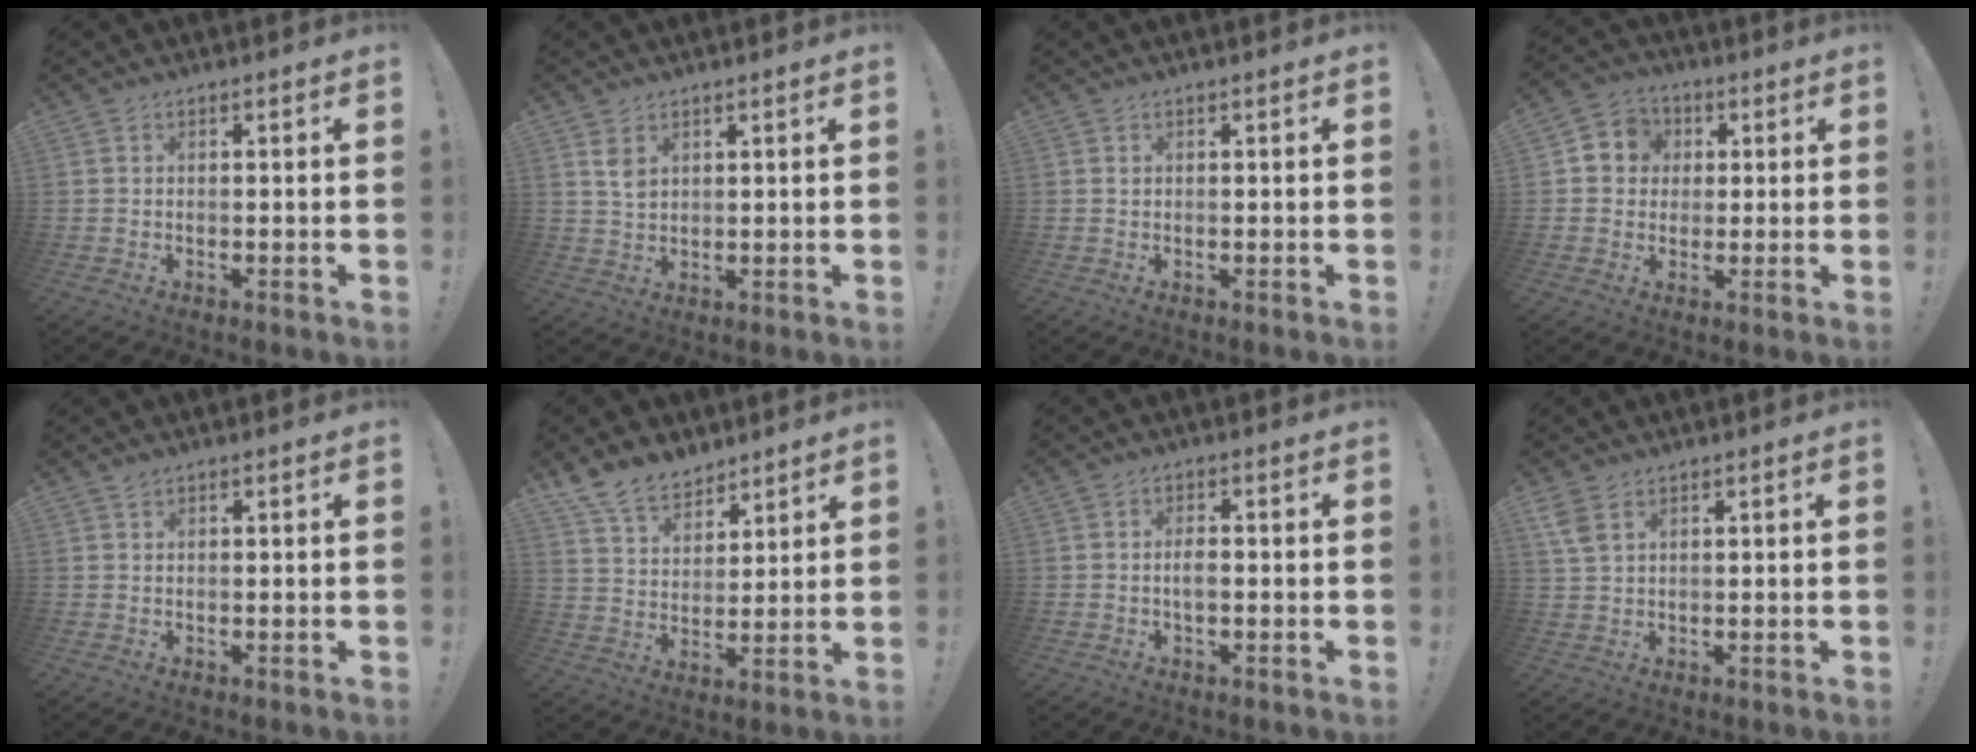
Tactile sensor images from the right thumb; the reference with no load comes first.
{"total": 4.1, "force": [2.2, 2.3, 2.6], "torque": [-0.031, -0.011, 0.037]}
{"total": 0.0}
{"total": 7.4, "force": [0.6, 7.0, 2.1], "torque": [-0.028, 0.008, 0.017]}
{"total": 0.9, "force": [0.8, 0.3, 0.3], "torque": [-0.002, -0.002, 0.015]}
{"total": 11.6, "force": [9.2, 6.2, 3.2], "torque": [-0.069, -0.066, 0.182]}
{"total": 2.5, "force": [-0.4, 1.7, 1.8], "torque": [-0.020, 0.000, -0.011]}
{"total": 4.7, "force": [2.7, 2.4, 3.0], "torque": [-0.054, -0.006, 0.053]}